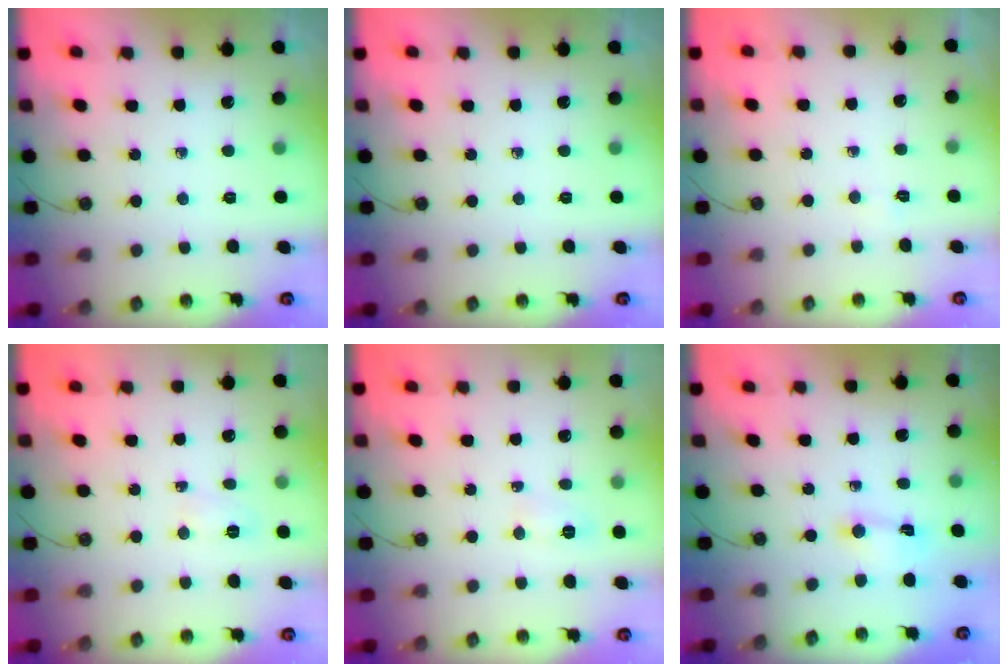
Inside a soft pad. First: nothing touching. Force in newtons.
{"total": 0.0}
{"total": 2.1, "press": 1.6, "slide": 1.4}
{"total": 3.0, "press": 2.9, "slide": 0.8}
{"total": 5.8, "press": 5.8, "slide": 0.7}
{"total": 1.6, "press": 1.6, "slide": 0.2}